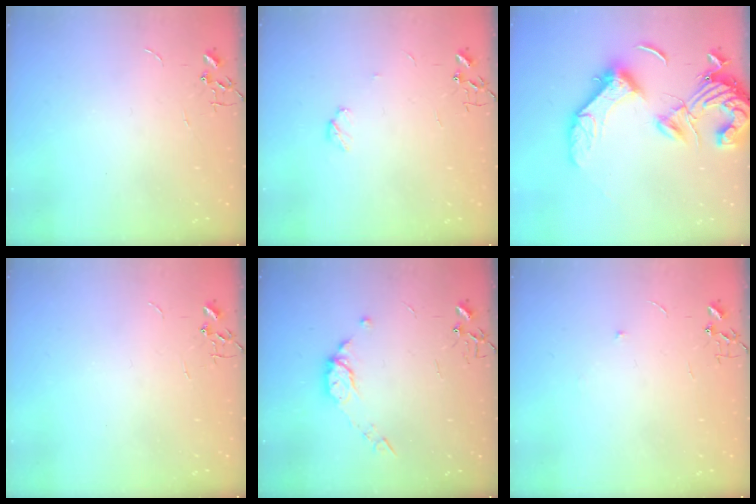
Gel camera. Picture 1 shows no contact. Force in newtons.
{"total": 4.1, "press": 4.1, "slide": 0.6}
{"total": 20.0, "press": 19.9, "slide": 2.7}
{"total": 0.0}
{"total": 8.7, "press": 8.6, "slide": 1.4}
{"total": 3.5, "press": 3.5, "slide": 0.6}